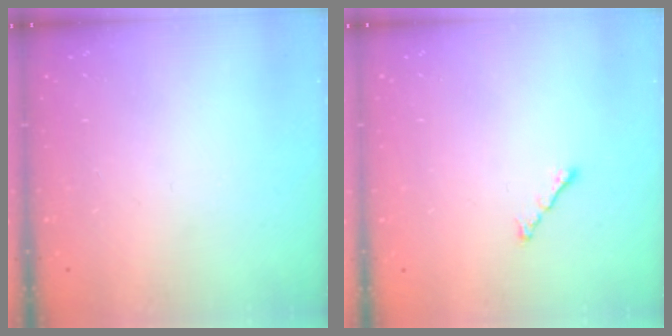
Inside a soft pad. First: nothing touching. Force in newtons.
{"total": 1.7, "press": 1.6, "slide": 0.6}